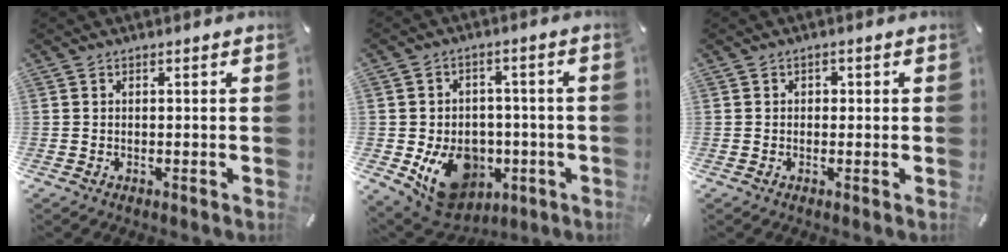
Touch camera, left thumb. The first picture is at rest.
{"total": 14.4, "force": [-4.6, 11.3, 7.6], "torque": [-0.109, 0.021, -0.070]}
{"total": 1.3, "force": [-0.1, 1.2, 0.5], "torque": [-0.011, 0.006, -0.005]}